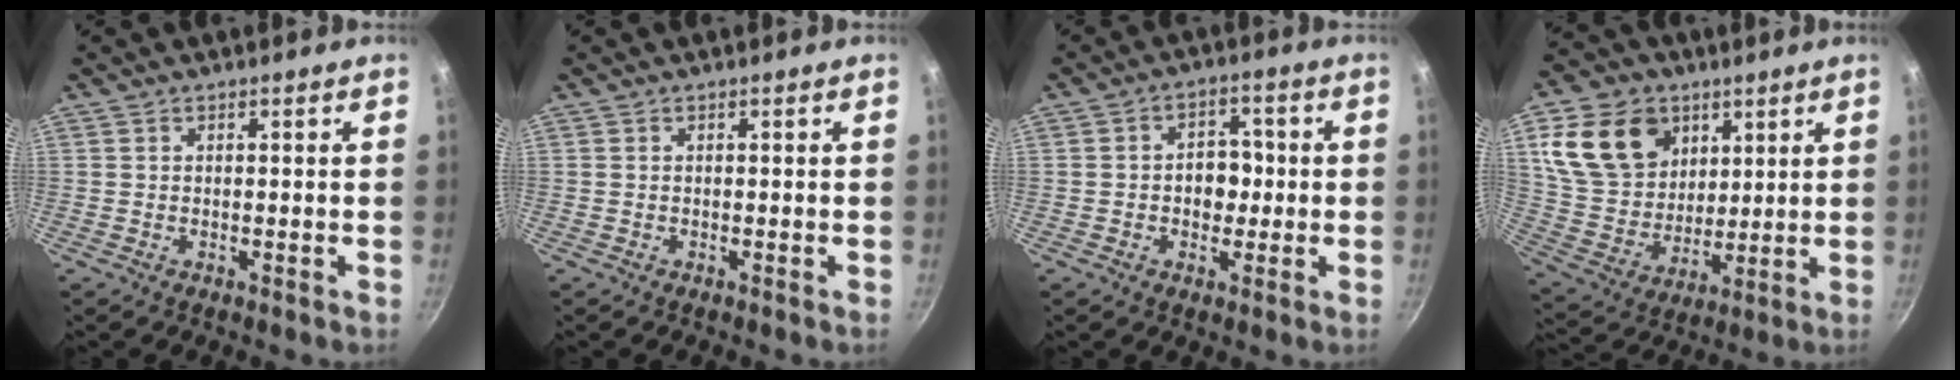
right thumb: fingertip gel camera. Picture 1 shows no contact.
{"total": 0.0}
{"total": 6.3, "force": [-0.3, 4.8, 4.0], "torque": [-0.017, 0.011, -0.009]}
{"total": 18.3, "force": [7.3, 13.7, 9.6], "torque": [-0.151, -0.022, 0.145]}